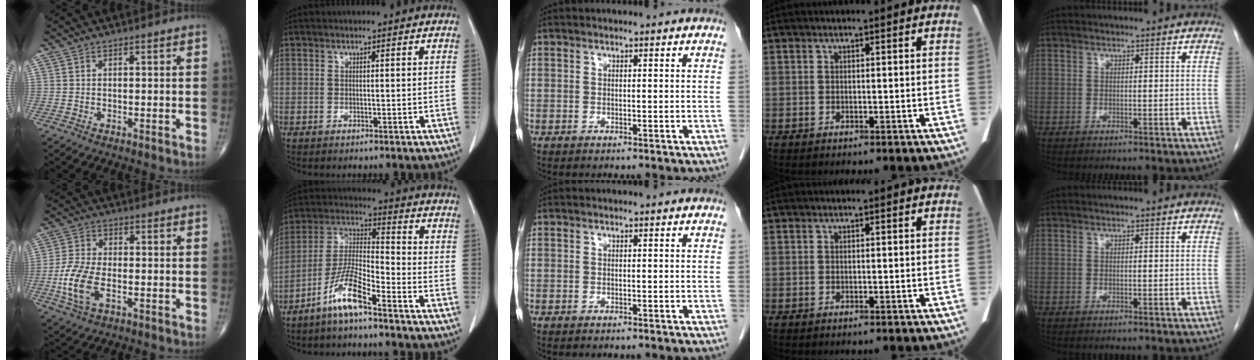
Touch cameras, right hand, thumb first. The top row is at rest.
{"thumb": {"total": 9.3, "force": [-2.6, 4.8, 7.5], "torque": [-0.169, 0.005, -0.051]}, "index": {"total": 8.9, "force": [-6.0, 0.8, 6.5], "torque": [-0.142, -0.011, -0.125]}}